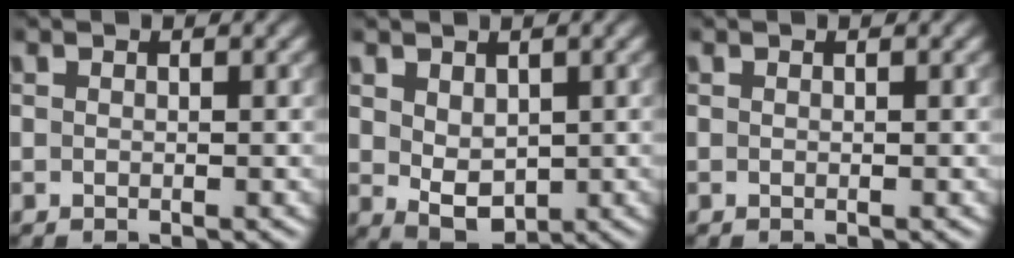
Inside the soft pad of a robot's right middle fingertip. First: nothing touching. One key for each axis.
{"total": 3.2, "fx": 0.6, "fy": 2.1, "fz": 2.4, "tx": -0.044, "ty": -0.007, "tz": 0.020}
{"total": 0.0}